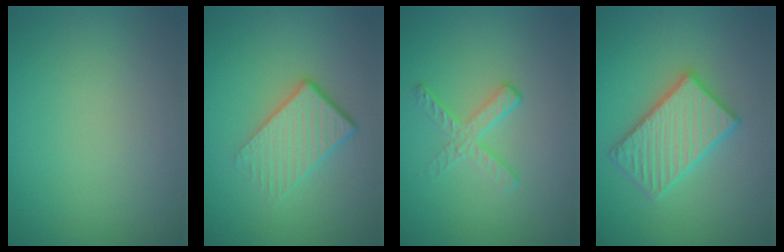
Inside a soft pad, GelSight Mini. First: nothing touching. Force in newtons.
{"total": 4.7, "press": 2.9, "slide": 3.8}
{"total": 2.1, "press": 1.4, "slide": 1.6}
{"total": 5.4, "press": 5.3, "slide": 0.8}